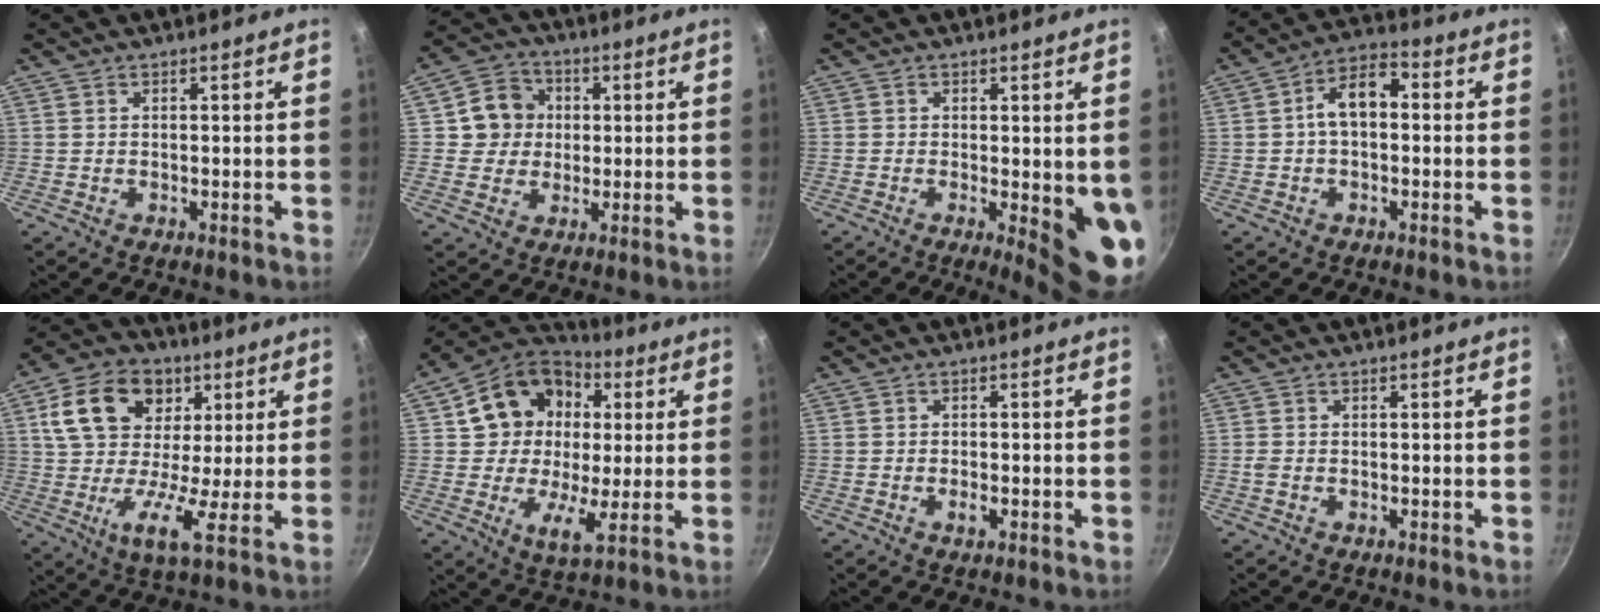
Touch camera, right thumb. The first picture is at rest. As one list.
[{"total": 8.9, "force": [0.9, 8.4, 3.0], "torque": [-0.009, 0.017, 0.001]}, {"total": 9.2, "force": [-0.9, 2.8, 8.7], "torque": [-0.093, -0.018, -0.007]}, {"total": 8.1, "force": [0.3, 5.0, 6.3], "torque": [-0.086, 0.032, -0.006]}, {"total": 17.2, "force": [5.5, 11.5, 11.6], "torque": [-0.191, 0.001, 0.074]}, {"total": 17.6, "force": [4.5, 13.1, 11.0], "torque": [-0.163, 0.004, 0.058]}, {"total": 1.8, "force": [-0.7, 0.8, 1.4], "torque": [-0.029, 0.002, -0.013]}, {"total": 0.9, "force": [-0.3, 0.6, 0.6], "torque": [-0.015, 0.001, -0.006]}]